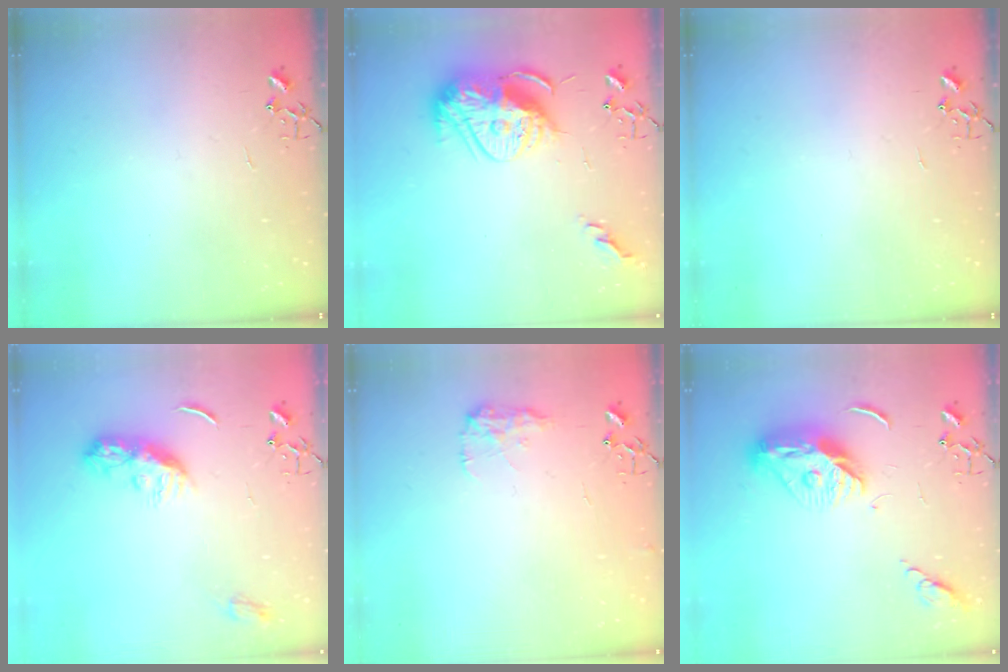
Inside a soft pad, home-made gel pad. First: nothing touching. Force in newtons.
{"total": 15.6, "press": 15.6, "slide": 1.2}
{"total": 0.0}
{"total": 10.4, "press": 10.4, "slide": 0.2}
{"total": 8.7, "press": 8.6, "slide": 0.5}
{"total": 13.1, "press": 13.0, "slide": 1.3}